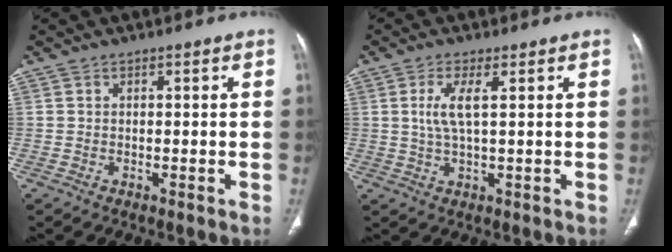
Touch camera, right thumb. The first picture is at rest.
{"total": 4.8, "force": [1.2, 1.2, 4.5], "torque": [-0.110, -0.003, 0.026]}